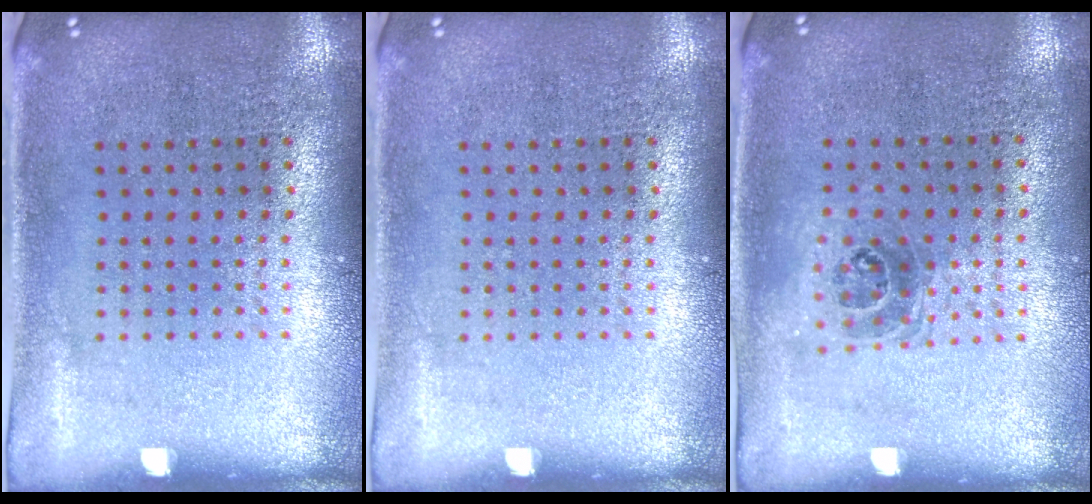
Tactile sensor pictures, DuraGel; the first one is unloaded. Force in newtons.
{"total": 0.0}
{"total": 1.0, "press": 0.9, "slide": 0.4}